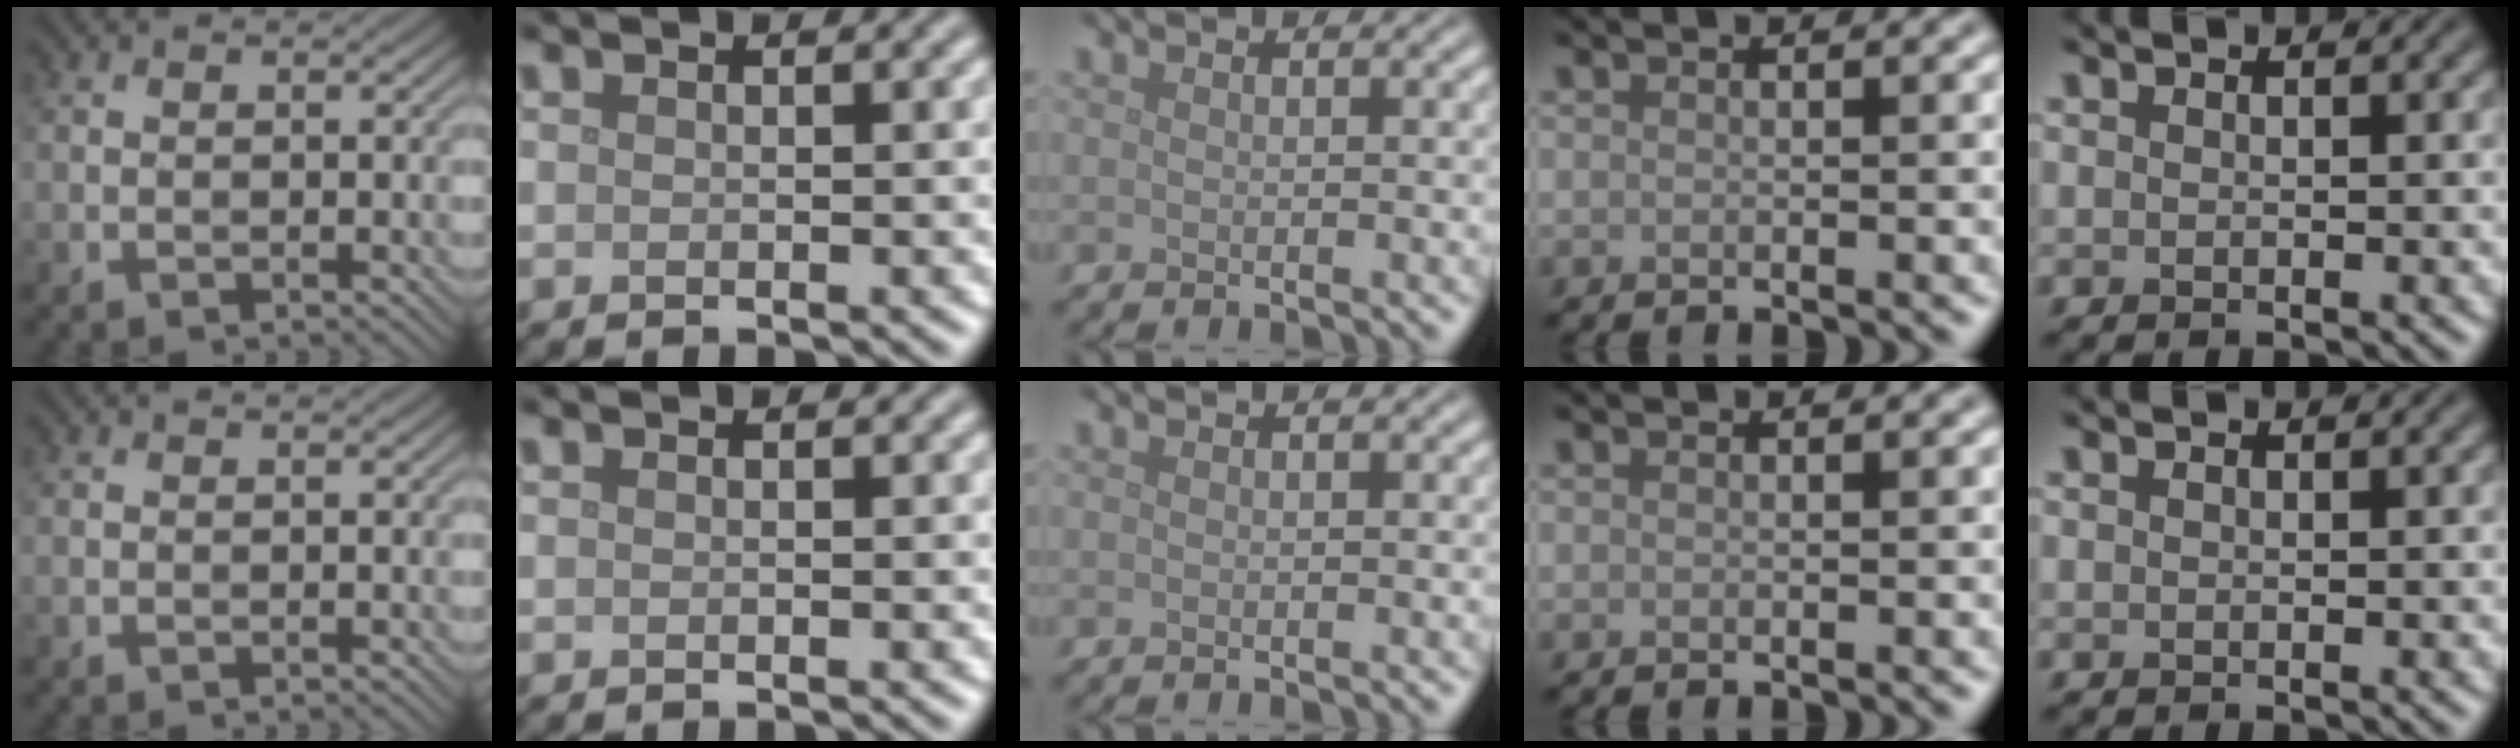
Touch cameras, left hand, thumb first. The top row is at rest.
{}